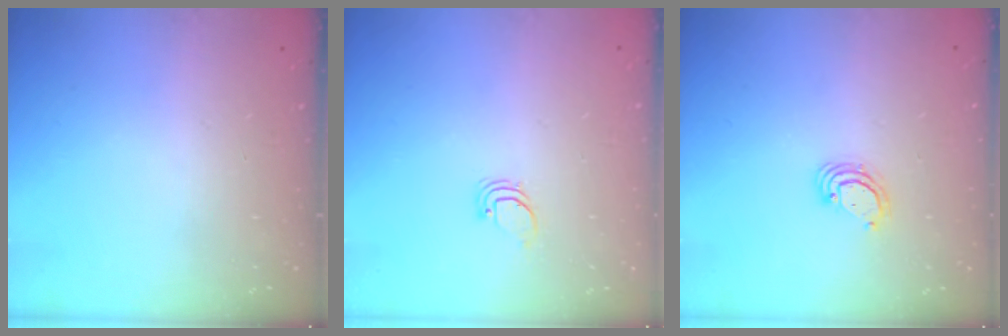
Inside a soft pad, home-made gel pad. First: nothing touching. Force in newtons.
{"total": 0.9, "press": 0.9, "slide": 0.0}
{"total": 3.5, "press": 3.5, "slide": 0.1}